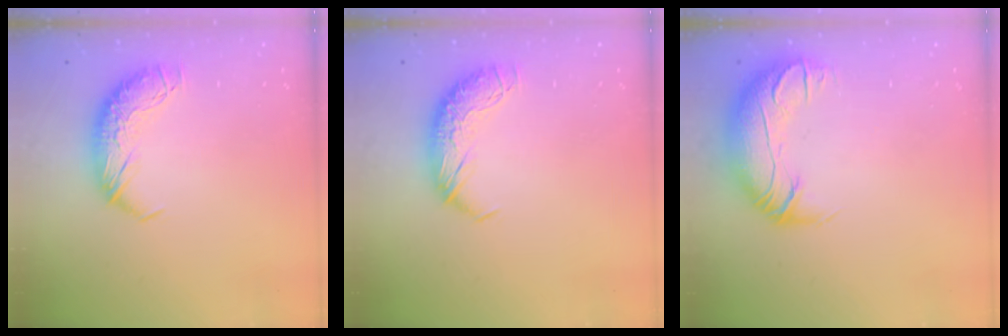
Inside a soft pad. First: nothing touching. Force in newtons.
{"total": 0.0}
{"total": 3.7, "press": 1.7, "slide": 3.3}